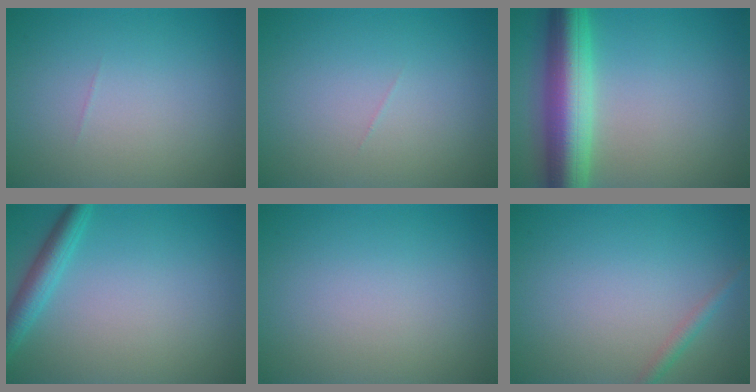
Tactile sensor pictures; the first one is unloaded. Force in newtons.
{"total": 0.0}
{"total": 8.2, "press": 8.2, "slide": 0.4}
{"total": 2.7, "press": 2.7, "slide": 0.1}
{"total": 0.0}
{"total": 1.2, "press": 1.2, "slide": 0.0}